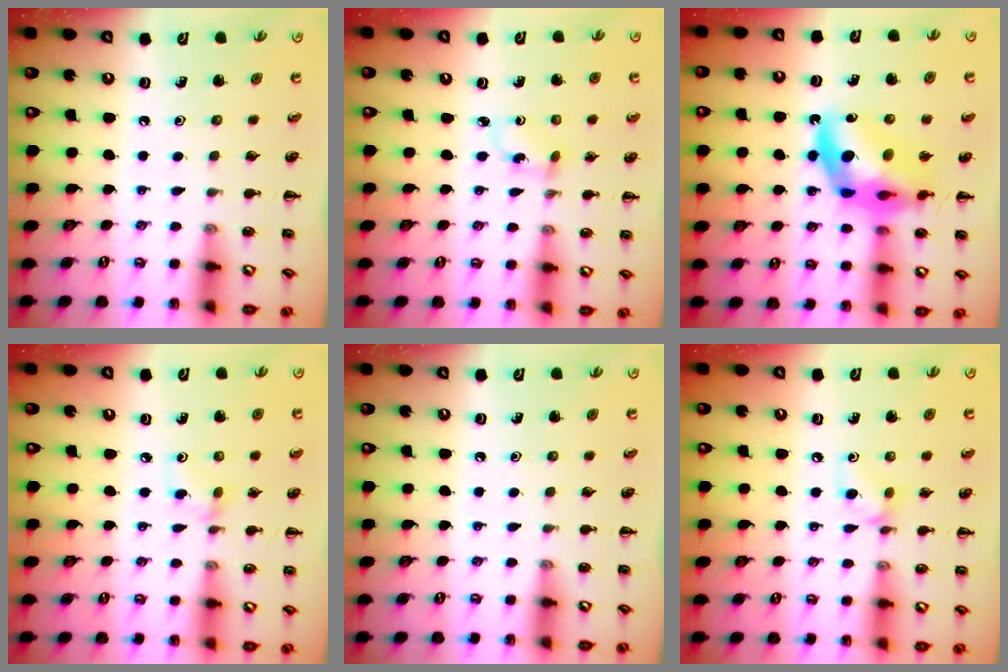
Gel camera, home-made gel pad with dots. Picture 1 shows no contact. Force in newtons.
{"total": 2.1, "press": 1.9, "slide": 0.9}
{"total": 14.4, "press": 13.8, "slide": 4.1}
{"total": 3.3, "press": 3.0, "slide": 1.2}
{"total": 0.0}
{"total": 6.5, "press": 6.3, "slide": 1.5}